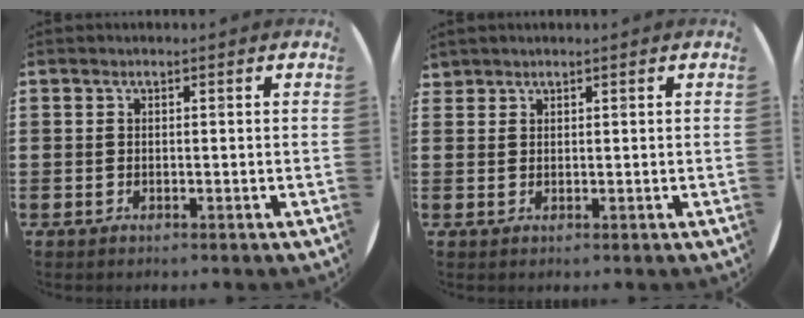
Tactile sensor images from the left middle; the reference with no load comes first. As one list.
[{"total": 1.1, "force": [1.0, 0.3, -0.2], "torque": [0.003, 0.002, 0.020]}]